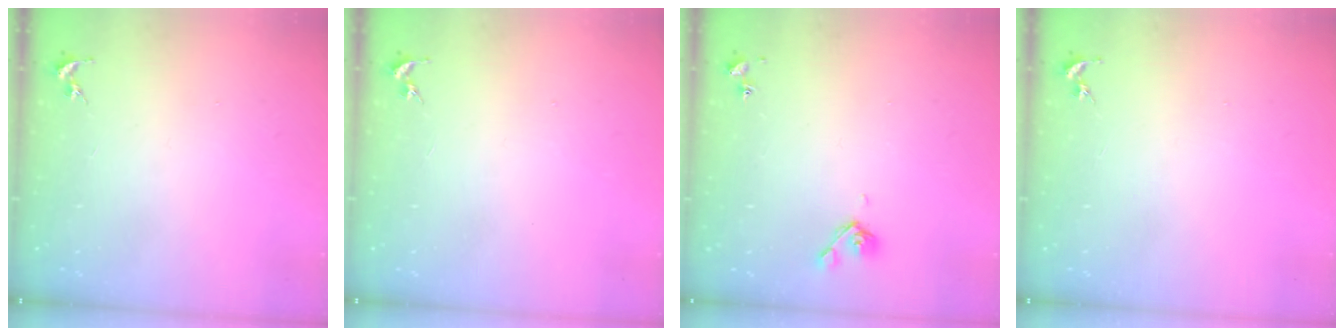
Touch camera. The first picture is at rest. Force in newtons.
{"total": 0.0}
{"total": 5.3, "press": 5.1, "slide": 1.3}
{"total": 0.0}